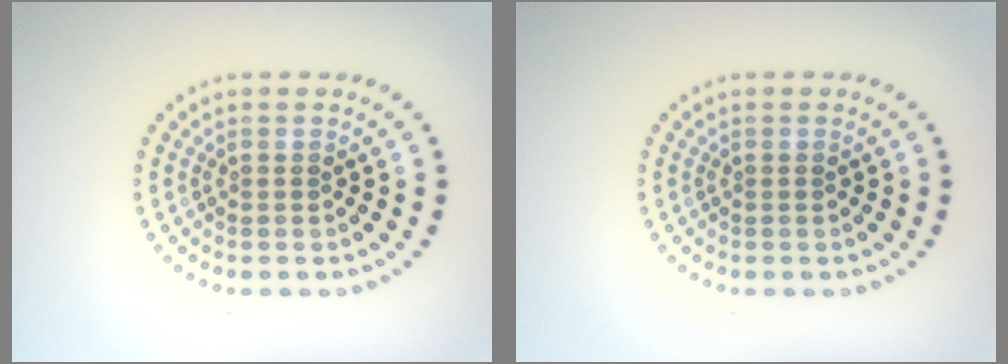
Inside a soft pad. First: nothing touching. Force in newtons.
{"total": 0.0}